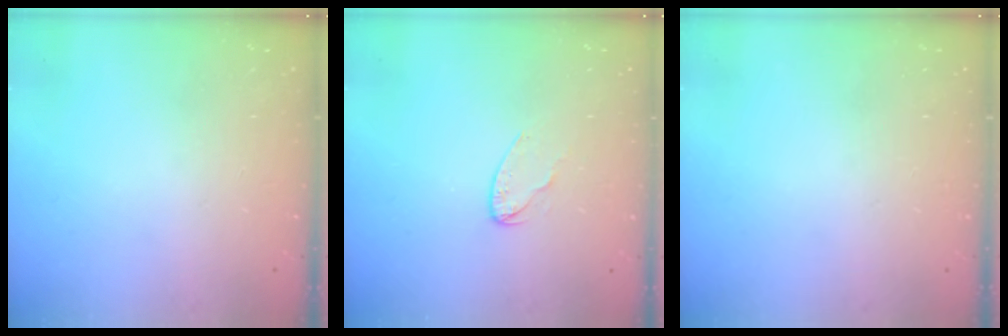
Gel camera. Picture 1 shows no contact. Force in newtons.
{"total": 4.1, "press": 4.1, "slide": 0.3}
{"total": 0.0}